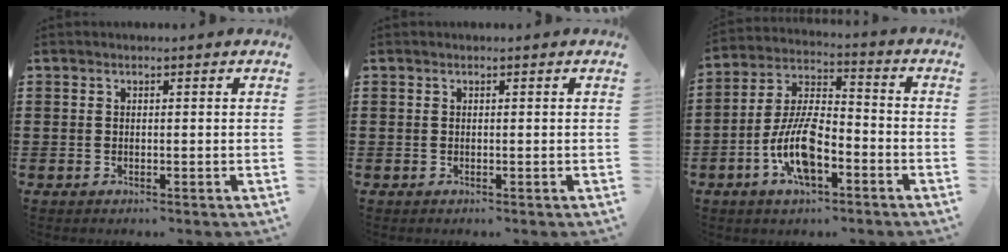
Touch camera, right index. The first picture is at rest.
{"total": 0.0}
{"total": 10.8, "force": [-4.3, 4.5, 8.8], "torque": [-0.197, 0.001, -0.082]}